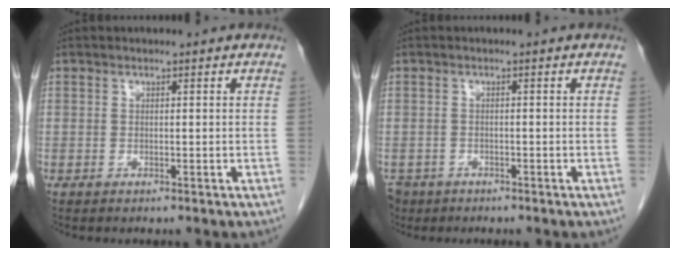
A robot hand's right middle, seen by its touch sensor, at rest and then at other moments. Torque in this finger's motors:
{"motor_torque": [0.45, -0.31, 0.10, 0.01]}